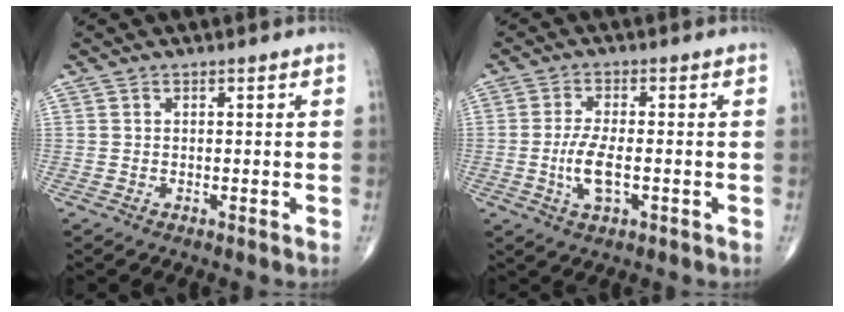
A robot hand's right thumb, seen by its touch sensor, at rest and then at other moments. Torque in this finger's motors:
{"motor_torque": [1.69, 2.15, 0.62, 0.29, 0.25]}